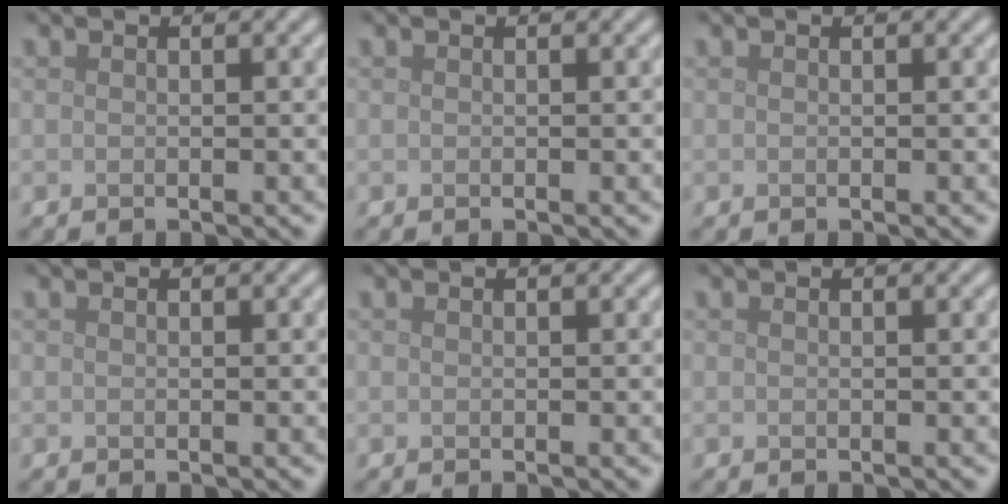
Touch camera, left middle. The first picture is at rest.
{"total": 0.0}
{"total": 0.0}
{"total": 0.0}
{"total": 0.0}
{"total": 0.0}